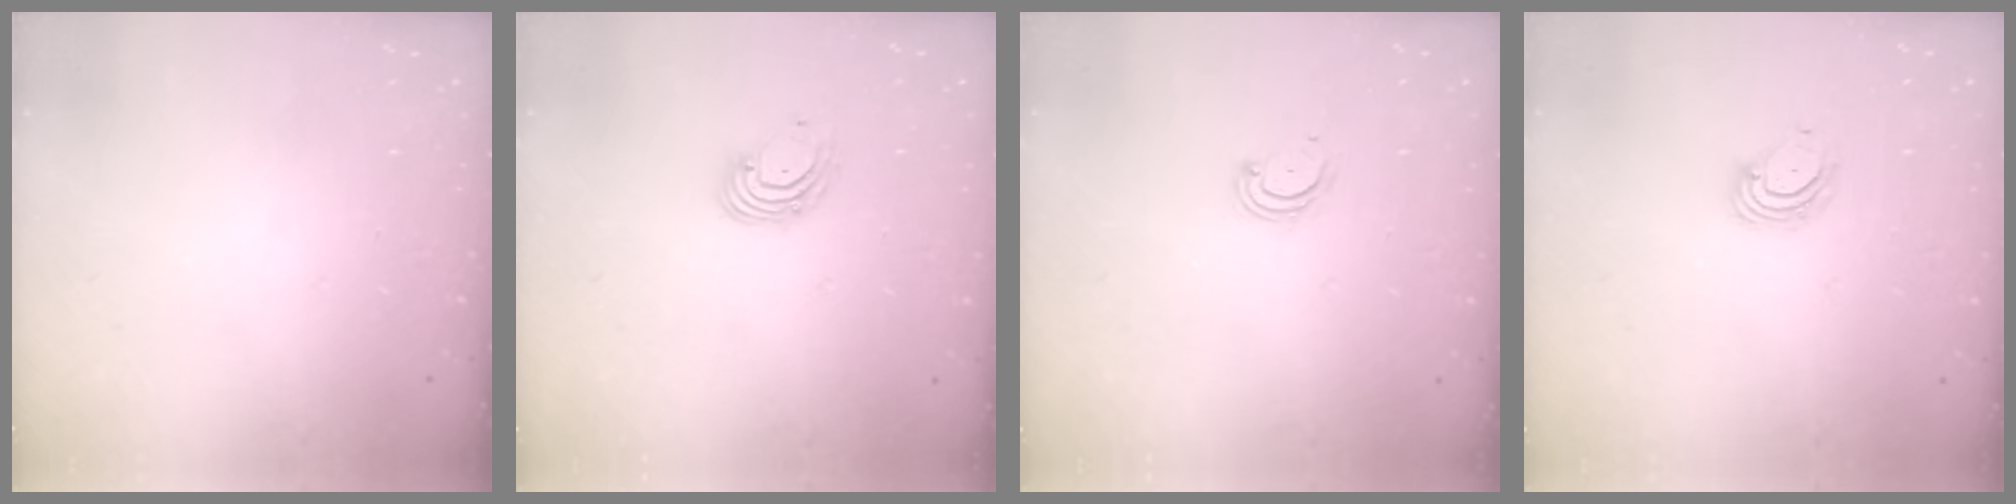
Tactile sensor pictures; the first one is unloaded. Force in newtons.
{"total": 3.9, "press": 3.9, "slide": 0.6}
{"total": 2.8, "press": 2.8, "slide": 0.3}
{"total": 3.9, "press": 3.9, "slide": 0.3}